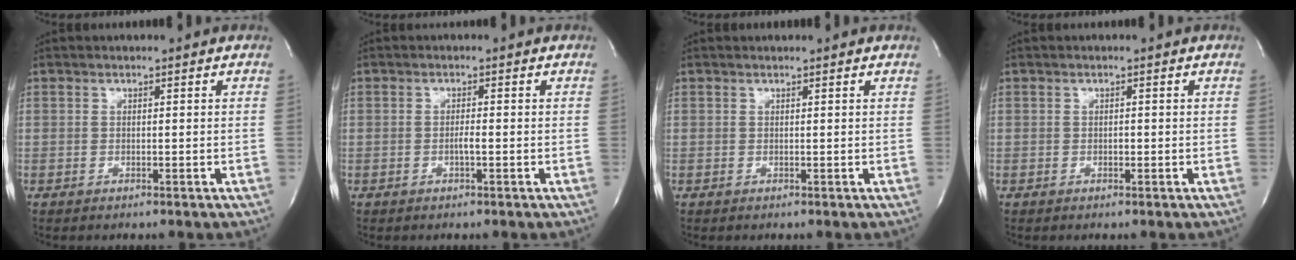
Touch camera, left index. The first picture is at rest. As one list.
[{"total": 1.3, "force": [-0.4, 0.0, 1.2], "torque": [-0.024, 0.000, -0.008]}, {"total": 0.7, "force": [0.6, -0.1, 0.2], "torque": [-0.008, 0.000, 0.013]}, {"total": 0.5, "force": [-0.1, 0.3, 0.4], "torque": [-0.007, 0.001, -0.002]}]